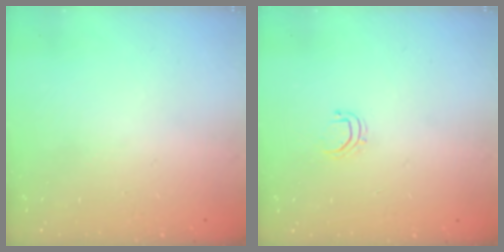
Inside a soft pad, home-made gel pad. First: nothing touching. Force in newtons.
{"total": 3.8, "press": 3.8, "slide": 0.2}